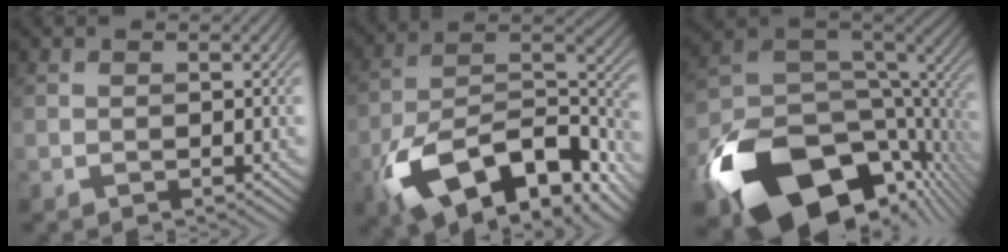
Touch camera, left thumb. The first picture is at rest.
{"total": 17.5, "force": [-10.1, 8.3, 11.6], "torque": [-0.222, -0.030, -0.177]}
{"total": 18.4, "force": [-8.4, 11.0, 12.1], "torque": [-0.267, -0.055, -0.116]}